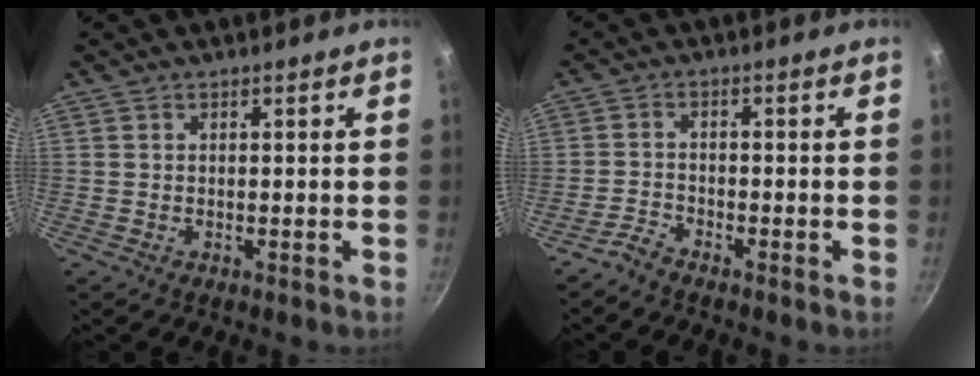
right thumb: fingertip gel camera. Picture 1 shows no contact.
{"total": 2.4, "force": [-2.3, 0.4, 0.5], "torque": [-0.019, 0.015, -0.052]}